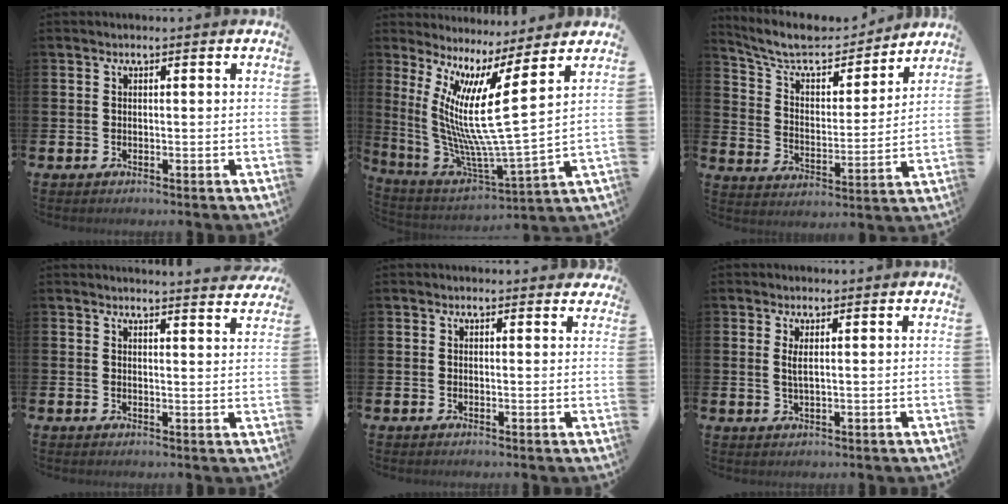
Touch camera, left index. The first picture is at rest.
{"total": 11.6, "force": [4.5, 0.3, 10.7], "torque": [-0.209, -0.073, 0.060]}
{"total": 9.5, "force": [8.4, 3.0, 3.3], "torque": [-0.089, -0.062, 0.142]}
{"total": 2.9, "force": [2.9, -0.2, 0.0], "torque": [0.009, -0.024, 0.049]}
{"total": 0.7, "force": [0.6, 0.3, 0.1], "torque": [0.012, -0.001, 0.008]}
{"total": 1.5, "force": [0.7, 0.2, 1.3], "torque": [-0.023, 0.000, 0.010]}